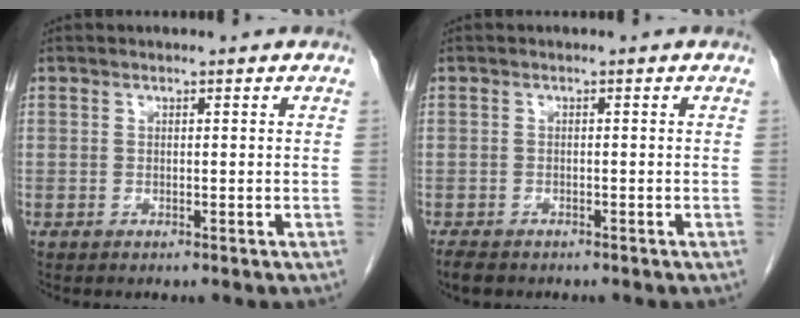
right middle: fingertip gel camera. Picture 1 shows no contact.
{"total": 3.0, "force": [-2.4, 1.3, 1.2], "torque": [-0.026, -0.005, -0.034]}